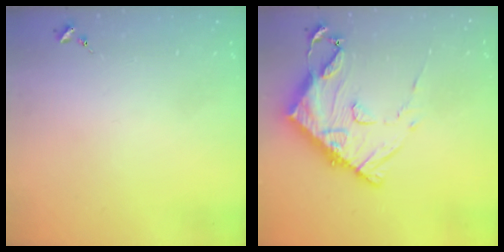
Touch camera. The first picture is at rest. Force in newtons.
{"total": 16.0, "press": 16.0, "slide": 1.2}